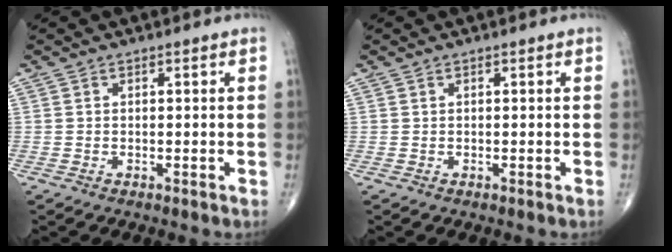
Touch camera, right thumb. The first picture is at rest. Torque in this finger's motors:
{"motor_torque": [-0.04, -0.01, 0.00, 0.00, 0.00]}